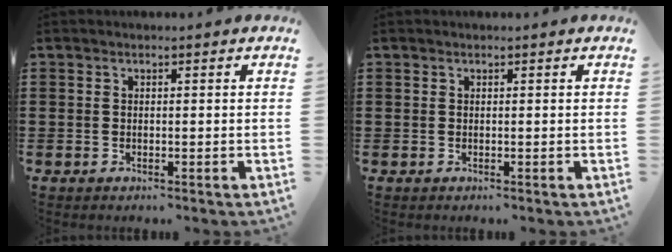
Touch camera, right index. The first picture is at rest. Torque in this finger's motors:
{"motor_torque": [-0.88, 1.25, -1.05, -0.21]}